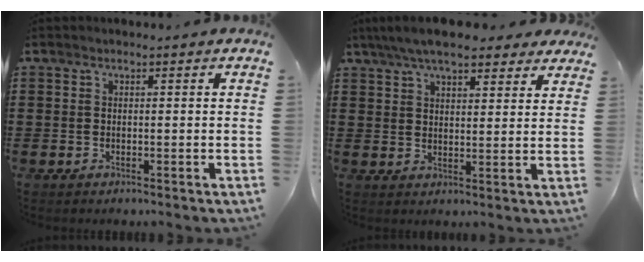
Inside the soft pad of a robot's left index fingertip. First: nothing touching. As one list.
[{"total": 7.4, "force": [6.3, 1.7, 3.6], "torque": [-0.087, -0.005, 0.116]}]